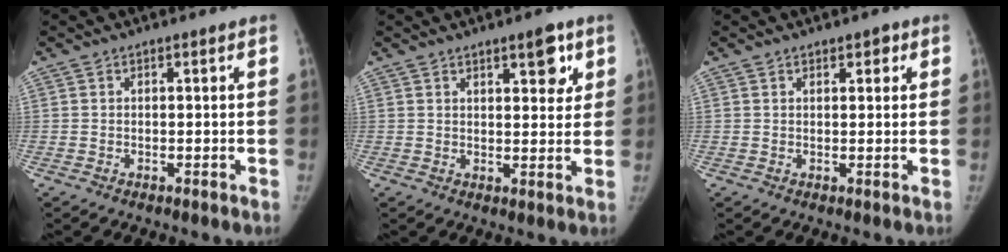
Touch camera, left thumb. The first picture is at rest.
{"total": 5.5, "force": [3.0, 2.3, 4.0], "torque": [-0.031, -0.016, 0.039]}
{"total": 1.6, "force": [0.9, 1.1, 0.7], "torque": [0.009, -0.002, 0.006]}